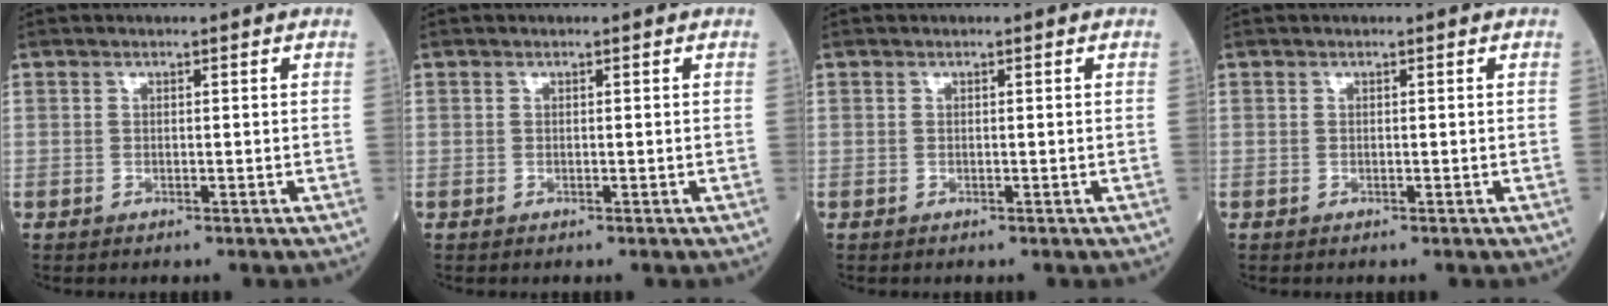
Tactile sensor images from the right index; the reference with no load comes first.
{"total": 0.0}
{"total": 0.0}
{"total": 0.0}